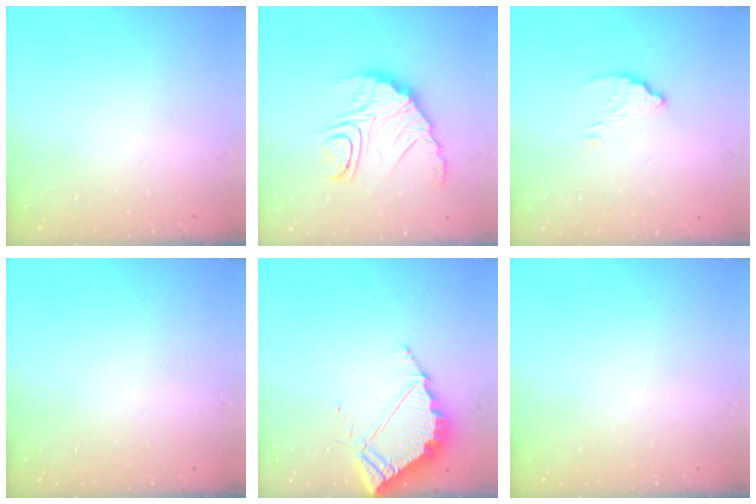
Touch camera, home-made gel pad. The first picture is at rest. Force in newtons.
{"total": 16.2, "press": 16.2, "slide": 1.4}
{"total": 3.8, "press": 3.8, "slide": 0.2}
{"total": 0.0}
{"total": 5.9, "press": 5.9, "slide": 0.4}
{"total": 0.0}